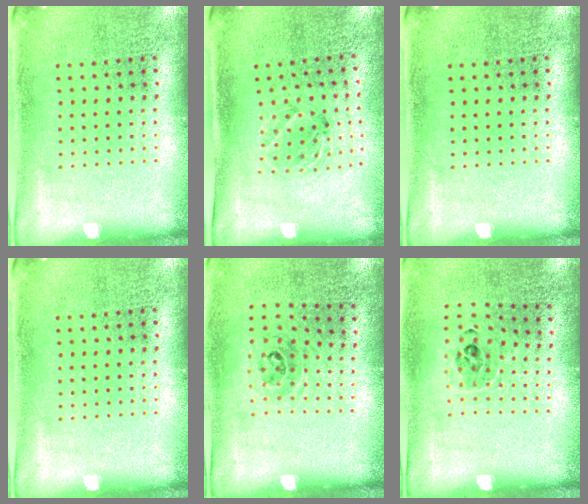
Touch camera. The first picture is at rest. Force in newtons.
{"total": 1.1, "press": 1.1, "slide": 0.2}
{"total": 0.0}
{"total": 0.0}
{"total": 1.1, "press": 0.7, "slide": 0.8}
{"total": 0.9, "press": 0.8, "slide": 0.4}